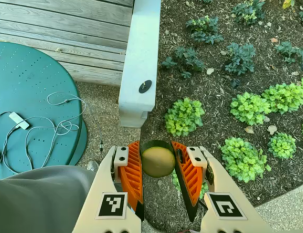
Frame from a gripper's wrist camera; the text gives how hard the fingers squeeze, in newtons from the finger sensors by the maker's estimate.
{"total": 13.7, "left": 13.6, "right": 13.9}